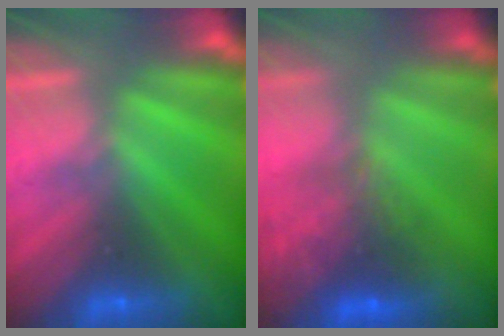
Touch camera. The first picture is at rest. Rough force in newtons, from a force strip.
{"total": 11.3}